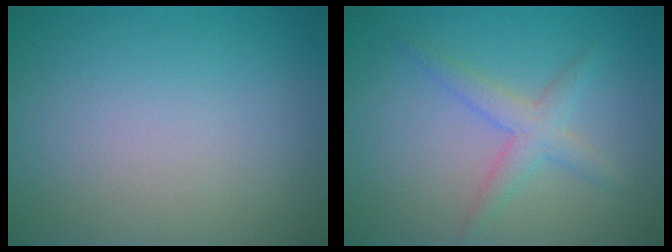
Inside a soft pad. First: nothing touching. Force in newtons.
{"total": 2.6, "press": 2.6, "slide": 0.1}